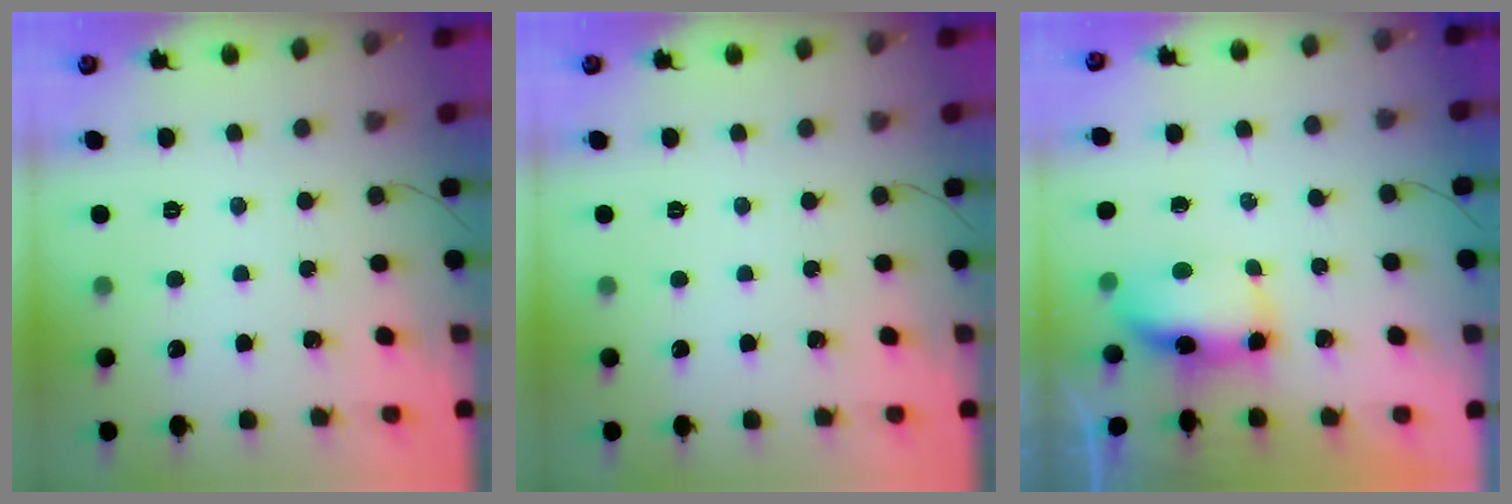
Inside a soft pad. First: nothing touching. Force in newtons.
{"total": 0.0}
{"total": 14.5, "press": 9.4, "slide": 11.1}